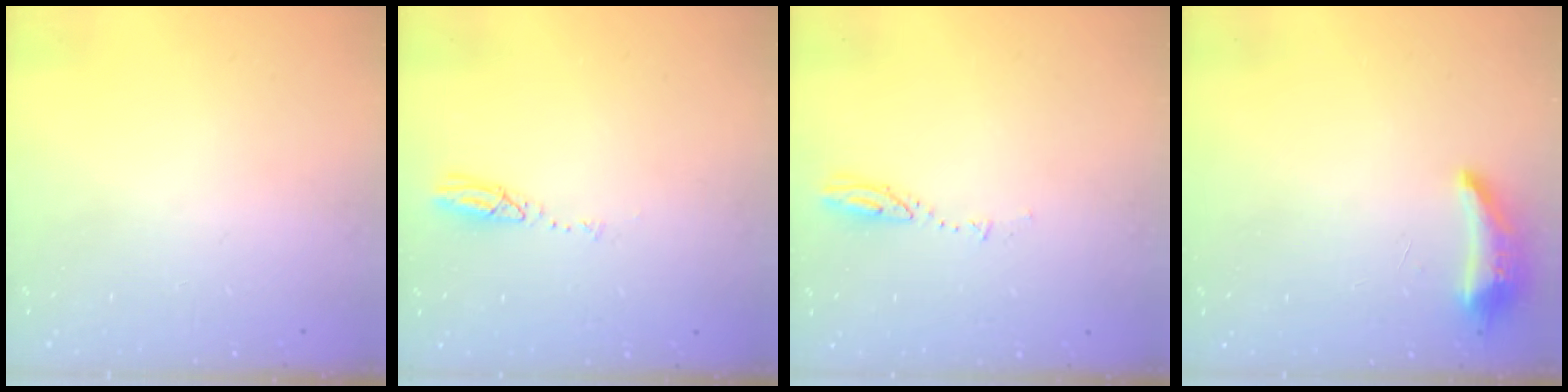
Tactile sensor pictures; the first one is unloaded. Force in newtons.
{"total": 3.6, "press": 3.6, "slide": 0.2}
{"total": 3.2, "press": 3.2, "slide": 0.3}
{"total": 8.3, "press": 8.1, "slide": 1.5}